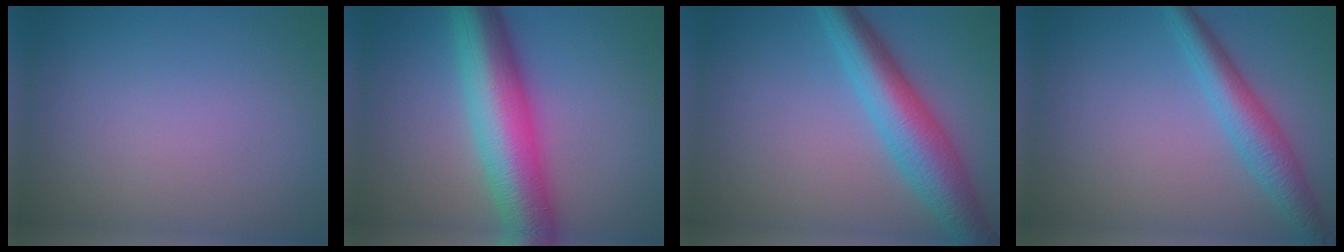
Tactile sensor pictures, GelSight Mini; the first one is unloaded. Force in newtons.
{"total": 10.6, "press": 10.6, "slide": 0.1}
{"total": 6.4, "press": 6.4, "slide": 0.1}
{"total": 3.8, "press": 3.8, "slide": 0.1}